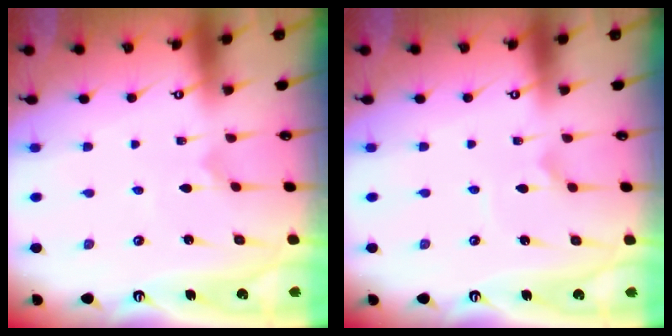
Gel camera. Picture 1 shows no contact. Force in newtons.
{"total": 1.6, "press": 1.6, "slide": 0.1}